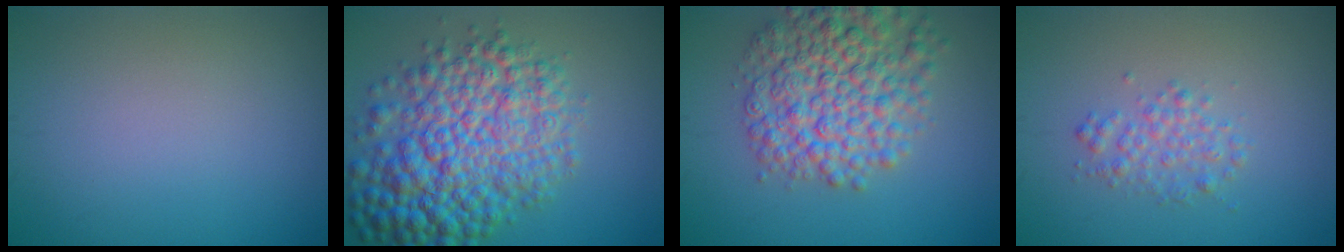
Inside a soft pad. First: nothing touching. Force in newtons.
{"total": 10.3, "press": 10.3, "slide": 0.2}
{"total": 7.7, "press": 7.7, "slide": 0.3}
{"total": 2.0, "press": 2.0, "slide": 0.0}